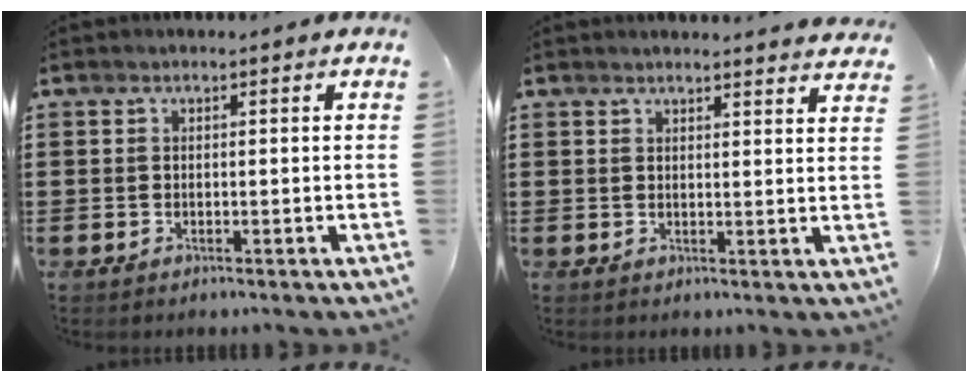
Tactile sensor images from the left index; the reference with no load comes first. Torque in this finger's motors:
{"motor_torque": [2.03, -0.11, 0.01, 0.01]}